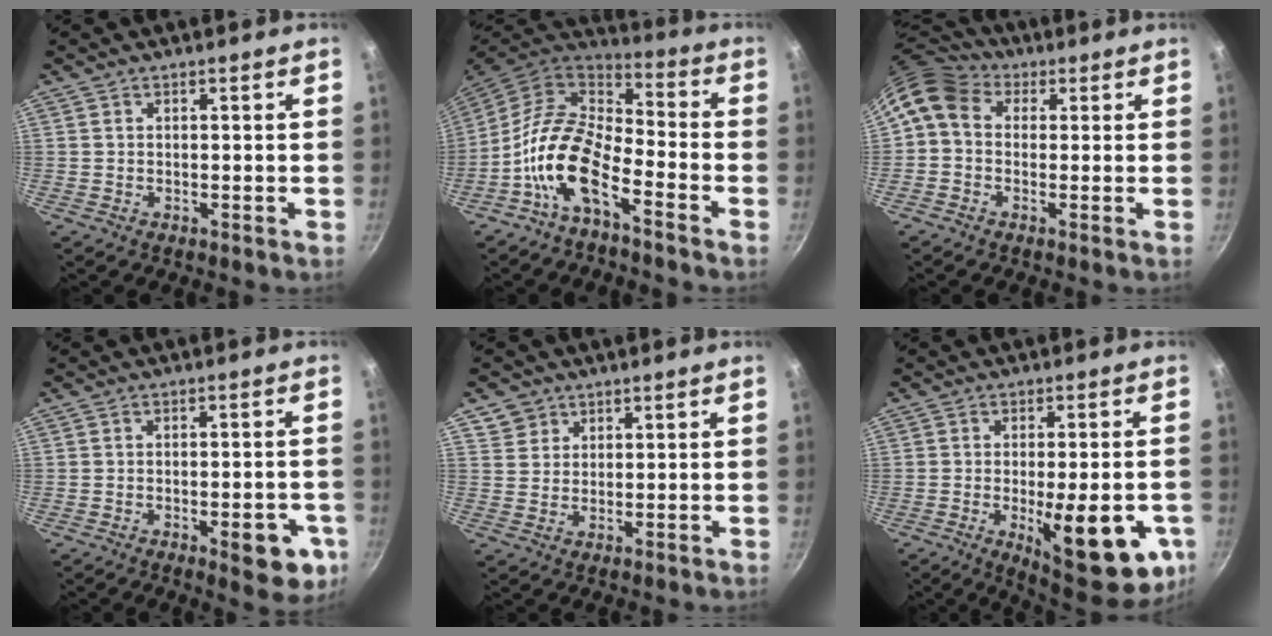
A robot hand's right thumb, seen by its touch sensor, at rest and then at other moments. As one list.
[{"total": 13.9, "force": [-6.3, 6.5, 10.6], "torque": [-0.194, 0.061, -0.137]}, {"total": 8.9, "force": [1.6, 7.0, 5.2], "torque": [-0.090, 0.023, 0.008]}, {"total": 9.2, "force": [-3.5, 3.8, 7.7], "torque": [-0.068, 0.016, -0.040]}, {"total": 4.1, "force": [2.2, 3.4, 0.3], "torque": [0.022, 0.006, 0.040]}, {"total": 19.5, "force": [-5.9, 6.7, 17.3], "torque": [-0.195, -0.003, -0.068]}]